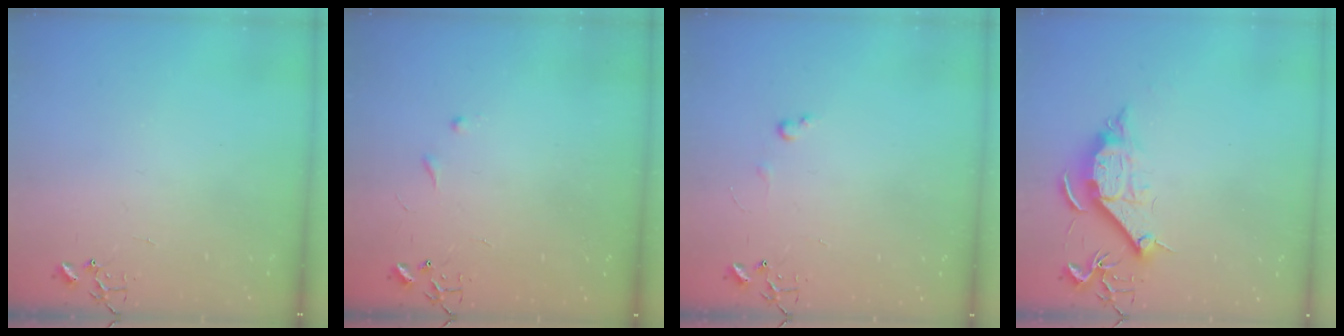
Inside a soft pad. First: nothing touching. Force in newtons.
{"total": 5.3, "press": 5.2, "slide": 0.7}
{"total": 4.2, "press": 4.2, "slide": 0.6}
{"total": 10.1, "press": 10.0, "slide": 0.8}